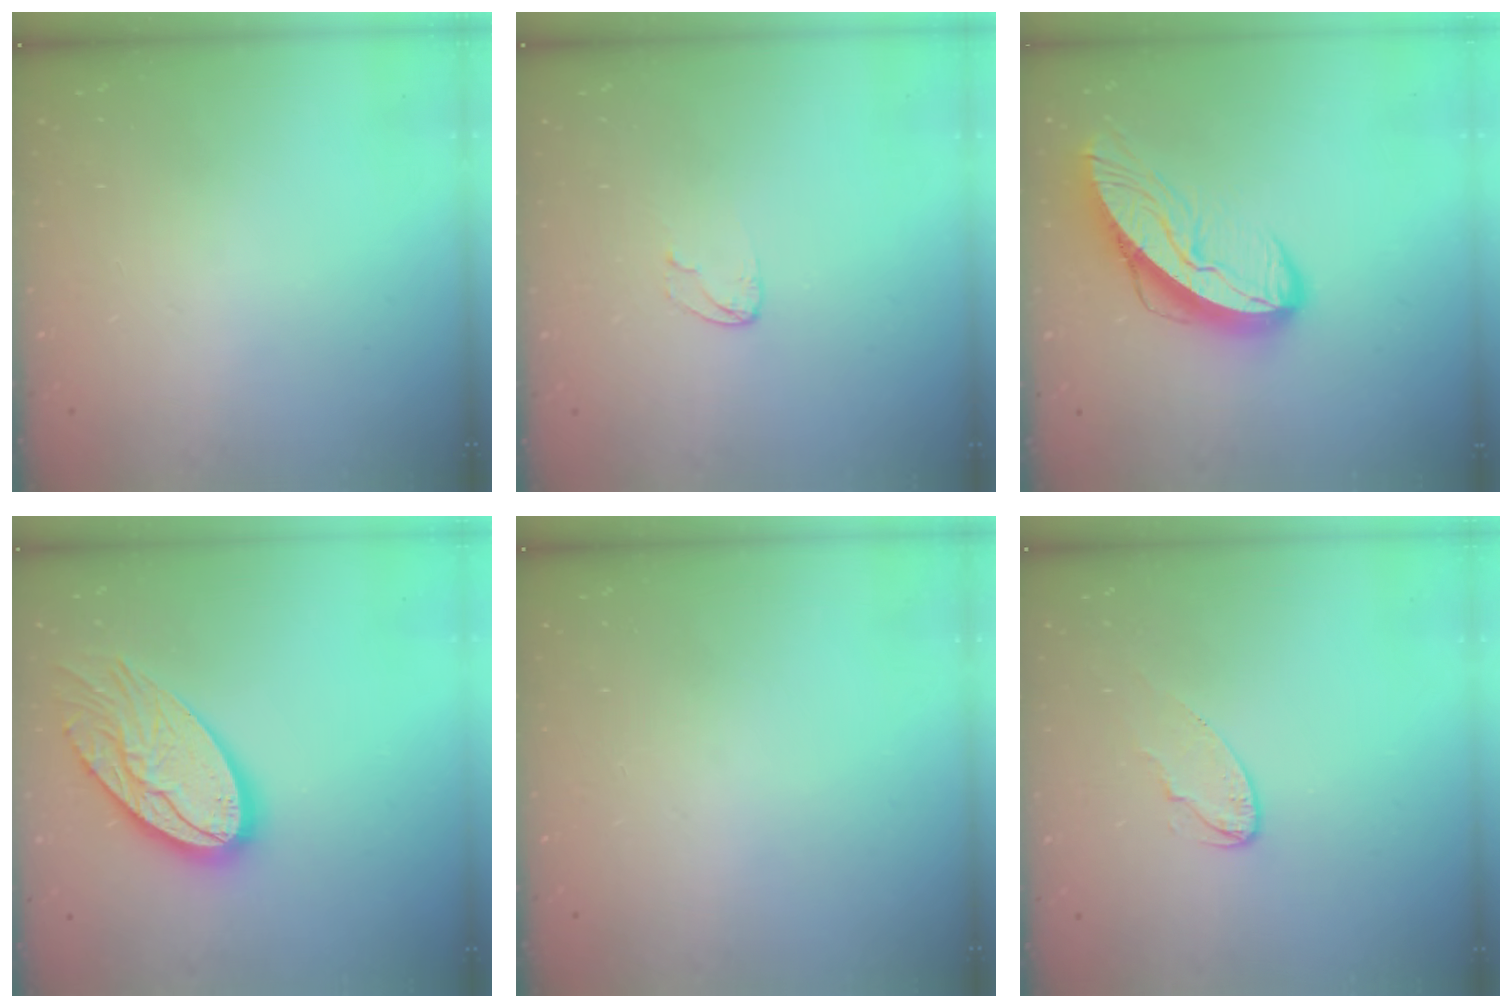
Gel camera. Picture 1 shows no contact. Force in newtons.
{"total": 4.0, "press": 4.0, "slide": 0.3}
{"total": 11.9, "press": 11.8, "slide": 1.3}
{"total": 18.9, "press": 18.9, "slide": 1.4}
{"total": 0.0}
{"total": 6.1, "press": 6.1, "slide": 0.3}